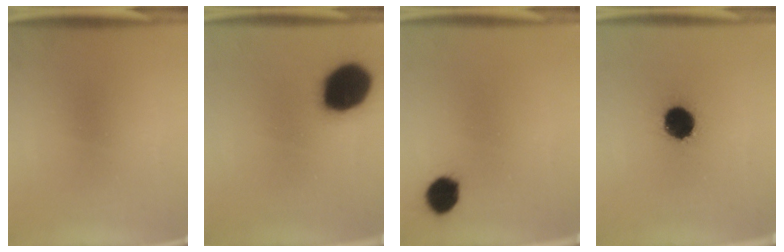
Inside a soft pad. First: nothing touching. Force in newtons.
{"total": 19.1}
{"total": 6.1}
{"total": 12.4}